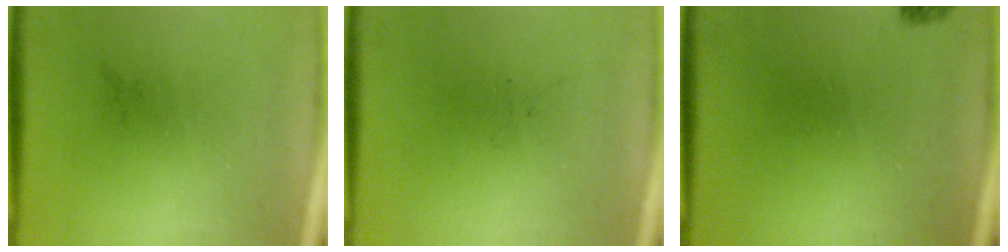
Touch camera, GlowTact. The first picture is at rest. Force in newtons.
{"total": 0.0}
{"total": 1.4}